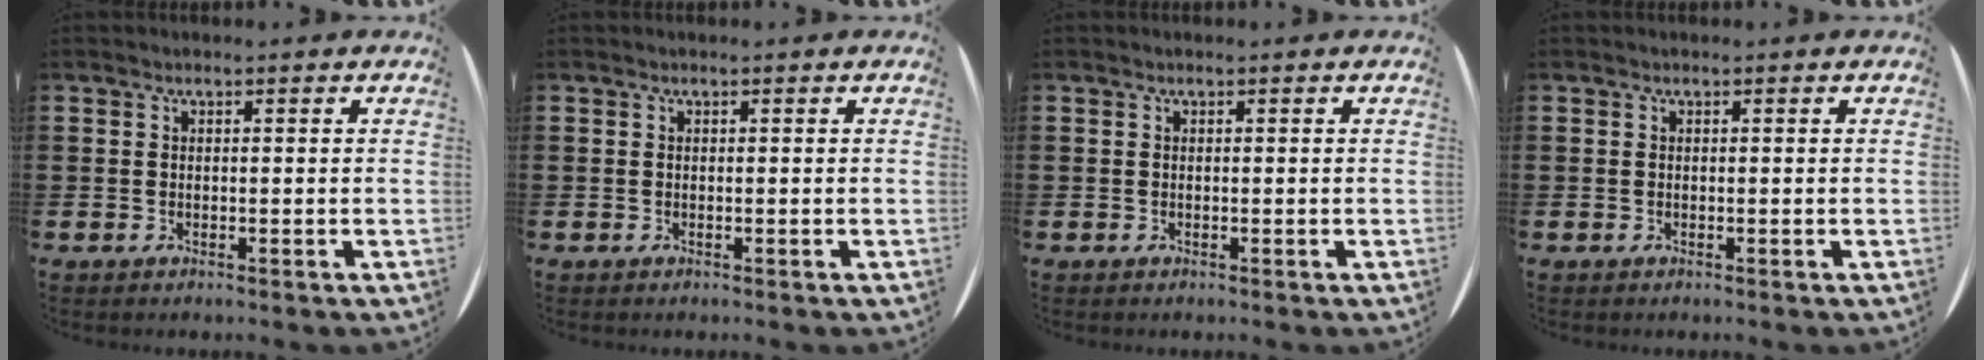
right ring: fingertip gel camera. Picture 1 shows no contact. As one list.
[{"total": 0.0}, {"total": 0.0}, {"total": 0.0}]